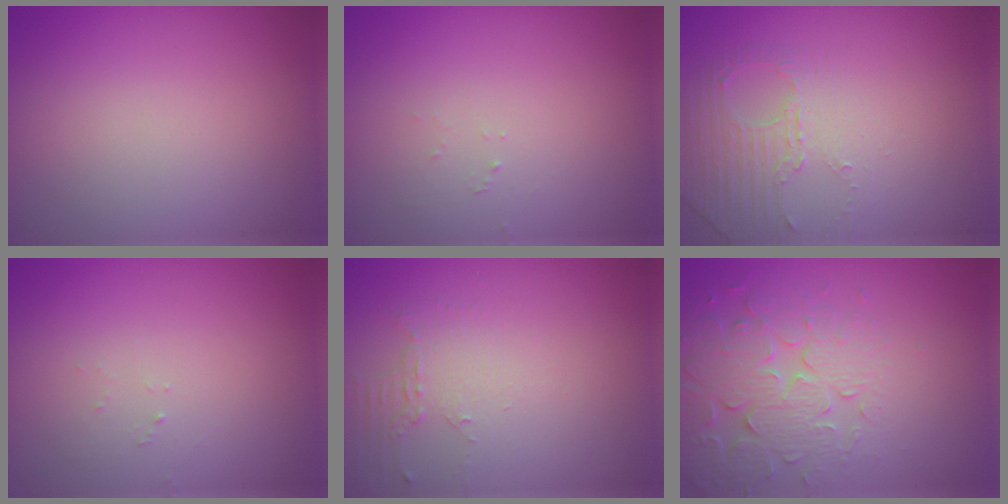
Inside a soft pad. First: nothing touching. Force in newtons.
{"total": 0.7, "press": 0.7, "slide": 0.1}
{"total": 1.8, "press": 1.5, "slide": 1.0}
{"total": 0.7, "press": 0.7, "slide": 0.1}
{"total": 2.1, "press": 1.5, "slide": 1.4}
{"total": 4.8, "press": 4.6, "slide": 1.5}